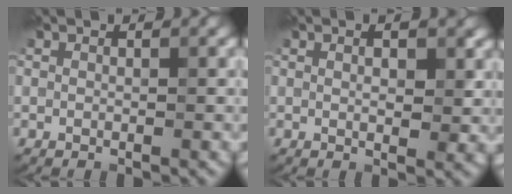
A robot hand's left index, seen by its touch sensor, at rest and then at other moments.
{"total": 2.7, "force": [0.8, 1.0, 2.3], "torque": [-0.029, -0.006, 0.015]}